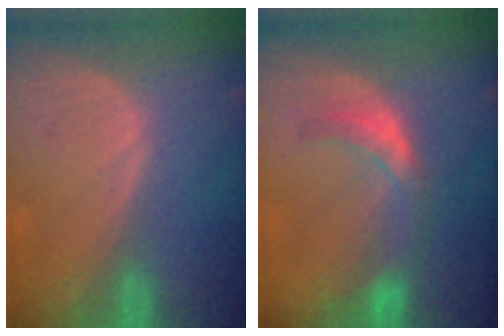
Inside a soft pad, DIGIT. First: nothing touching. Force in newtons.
{"total": 5.7, "press": 5.4, "slide": 1.9}